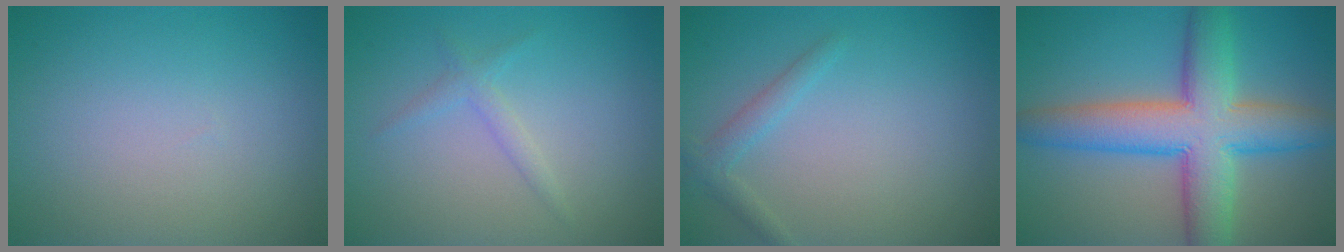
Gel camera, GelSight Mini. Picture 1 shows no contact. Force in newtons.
{"total": 1.4, "press": 1.4, "slide": 0.1}
{"total": 1.6, "press": 1.6, "slide": 0.1}
{"total": 9.5, "press": 9.5, "slide": 0.2}